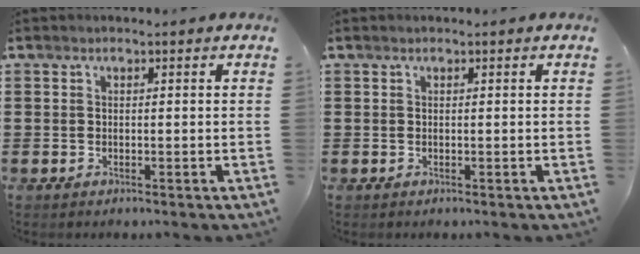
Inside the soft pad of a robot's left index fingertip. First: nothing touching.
{"total": 0.0}